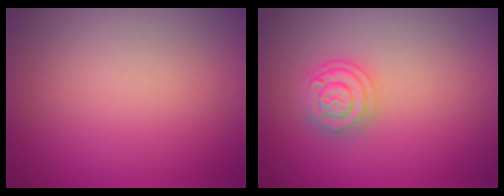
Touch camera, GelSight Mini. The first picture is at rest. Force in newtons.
{"total": 2.4, "press": 2.4, "slide": 0.4}